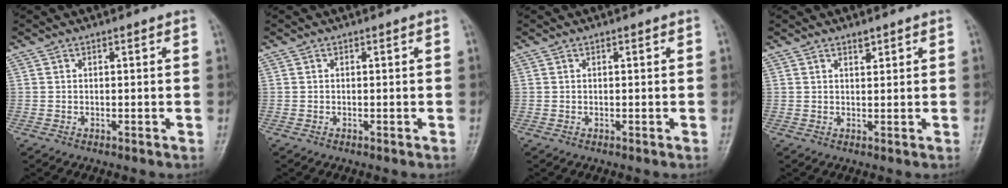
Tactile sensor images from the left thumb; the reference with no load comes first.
{"total": 0.0}
{"total": 0.0}
{"total": 1.5, "force": [1.2, 0.6, 0.8], "torque": [-0.005, -0.008, 0.018]}